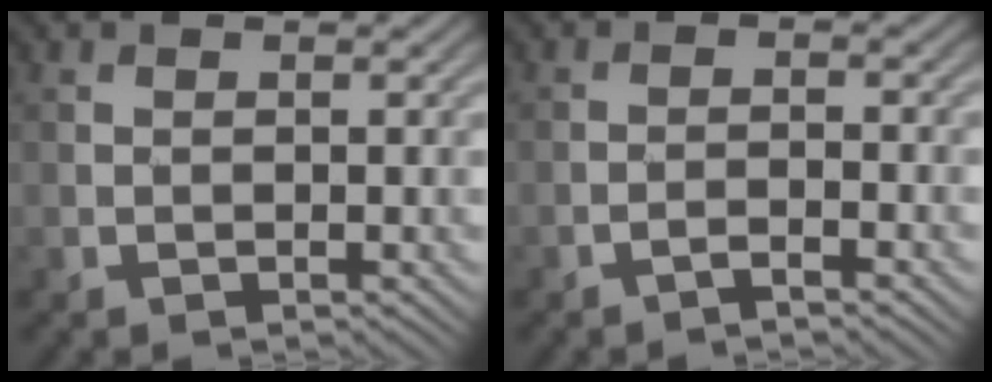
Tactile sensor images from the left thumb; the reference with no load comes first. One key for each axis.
{"total": 1.7, "fx": -1.4, "fy": 0.1, "fz": 1.0, "tx": -0.020, "ty": 0.005, "tz": -0.032}